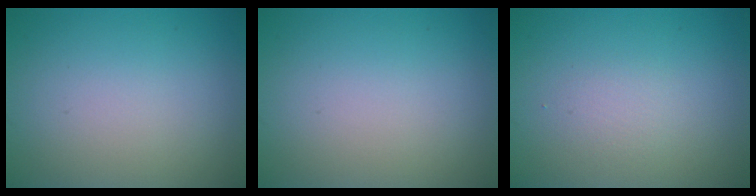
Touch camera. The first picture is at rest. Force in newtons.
{"total": 0.0}
{"total": 1.2, "press": 1.2, "slide": 0.0}